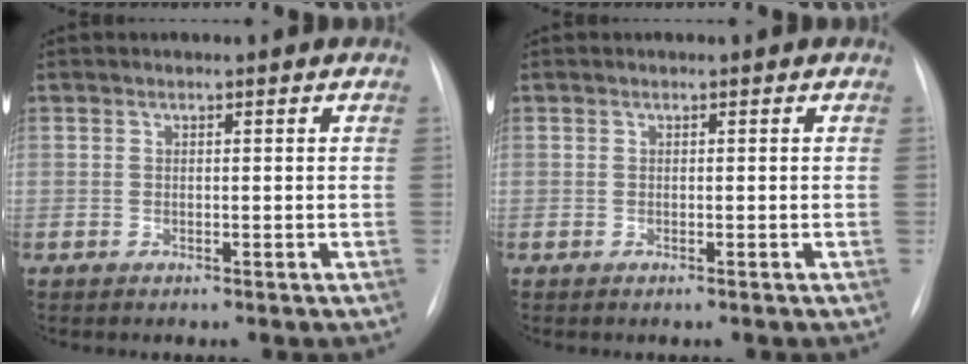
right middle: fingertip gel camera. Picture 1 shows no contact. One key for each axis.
{"total": 0.0}